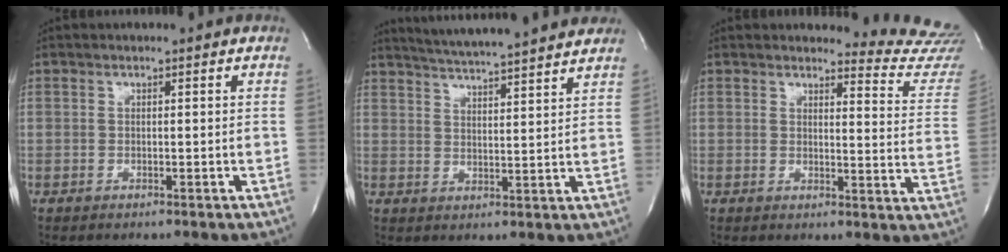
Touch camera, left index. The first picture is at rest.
{"total": 15.6, "force": [14.2, 0.4, 6.4], "torque": [-0.114, 0.011, 0.193]}
{"total": 11.1, "force": [11.1, -0.4, -0.3], "torque": [0.022, -0.132, 0.090]}